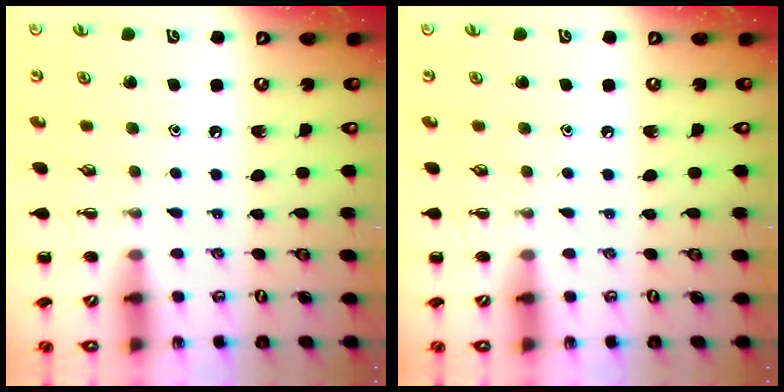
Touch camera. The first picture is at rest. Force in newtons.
{"total": 0.0}